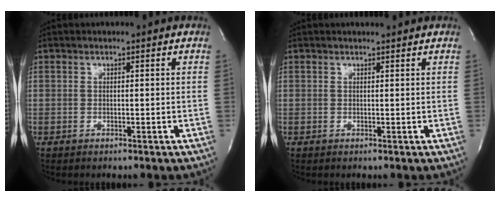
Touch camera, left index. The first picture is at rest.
{"total": 0.5, "force": [0.5, 0.0, 0.1], "torque": [-0.007, 0.002, 0.009]}